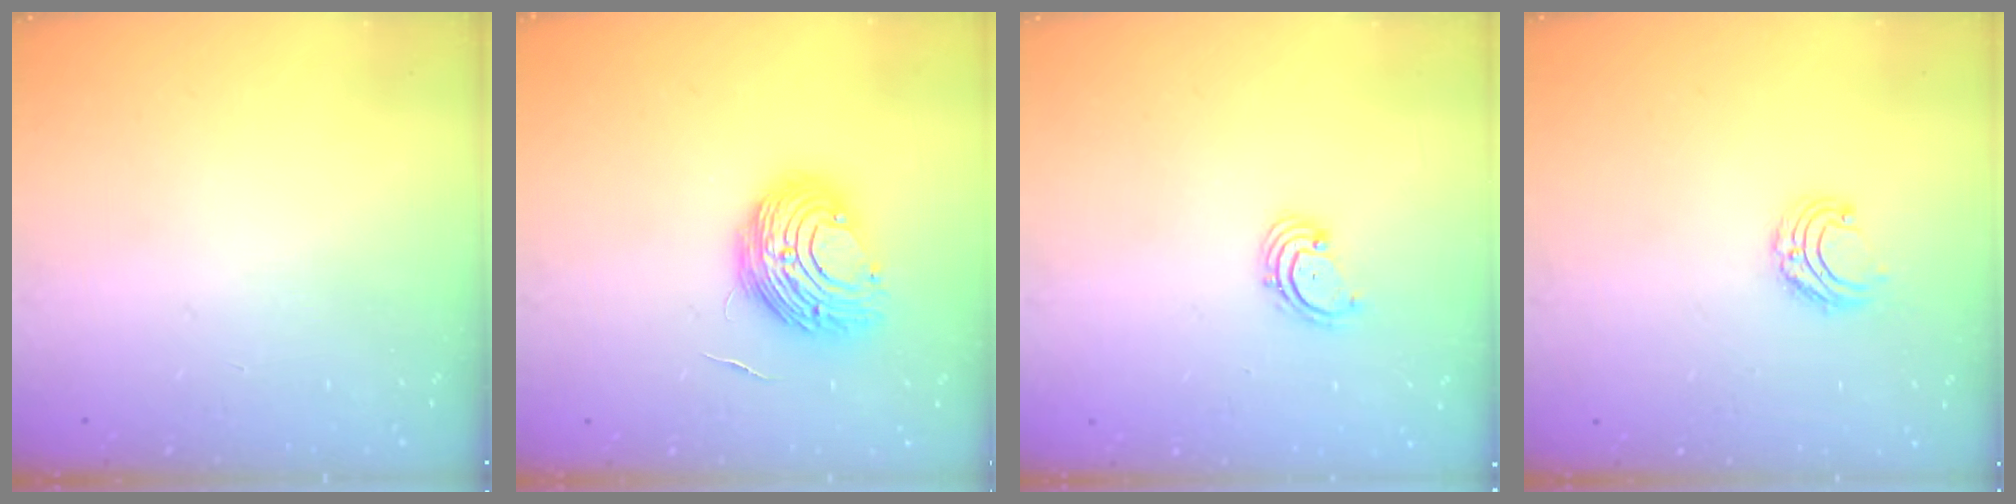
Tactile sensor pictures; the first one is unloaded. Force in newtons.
{"total": 11.3, "press": 11.2, "slide": 1.2}
{"total": 1.8, "press": 1.7, "slide": 0.6}
{"total": 6.3, "press": 6.3, "slide": 0.5}